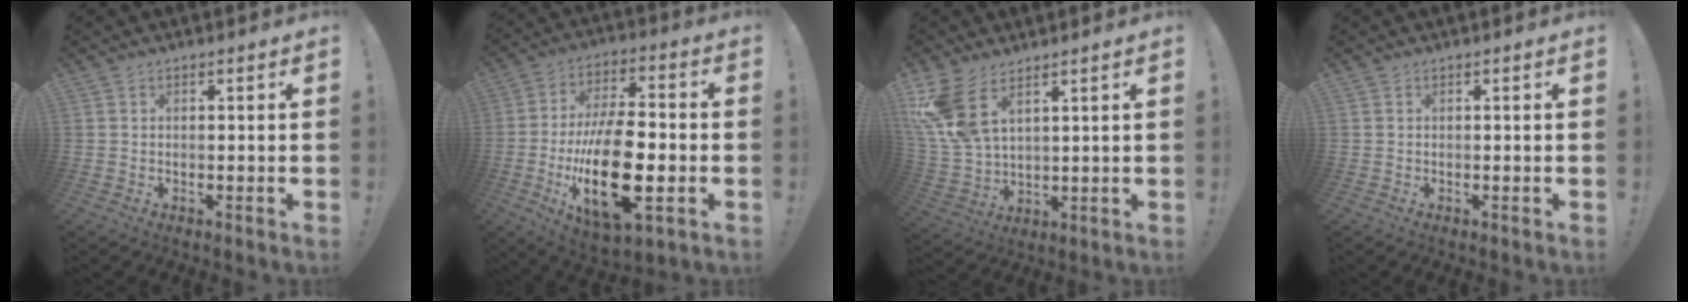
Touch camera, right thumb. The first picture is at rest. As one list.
[{"total": 23.3, "force": [-4.8, 10.1, 20.4], "torque": [-0.374, 0.009, -0.073]}, {"total": 11.3, "force": [6.6, 5.8, 7.2], "torque": [-0.153, -0.028, 0.131]}, {"total": 0.0}]